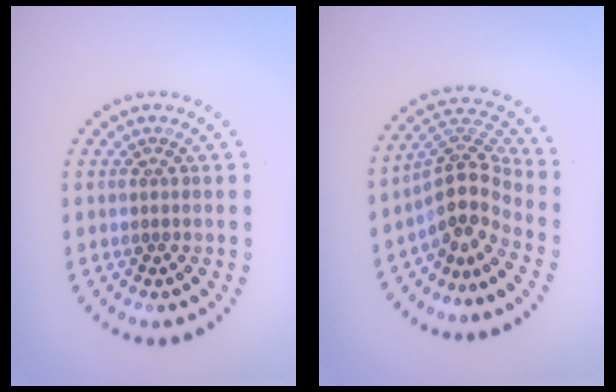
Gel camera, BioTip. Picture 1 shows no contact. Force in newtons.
{"total": 4.1, "press": 2.9, "slide": 2.9}